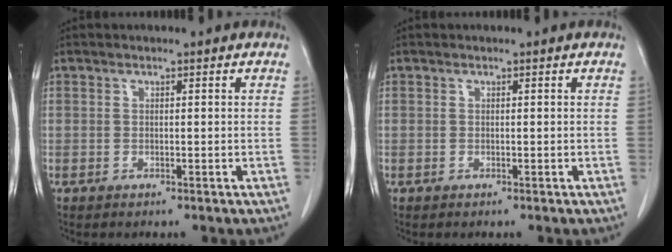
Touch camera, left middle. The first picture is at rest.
{"total": 0.0}